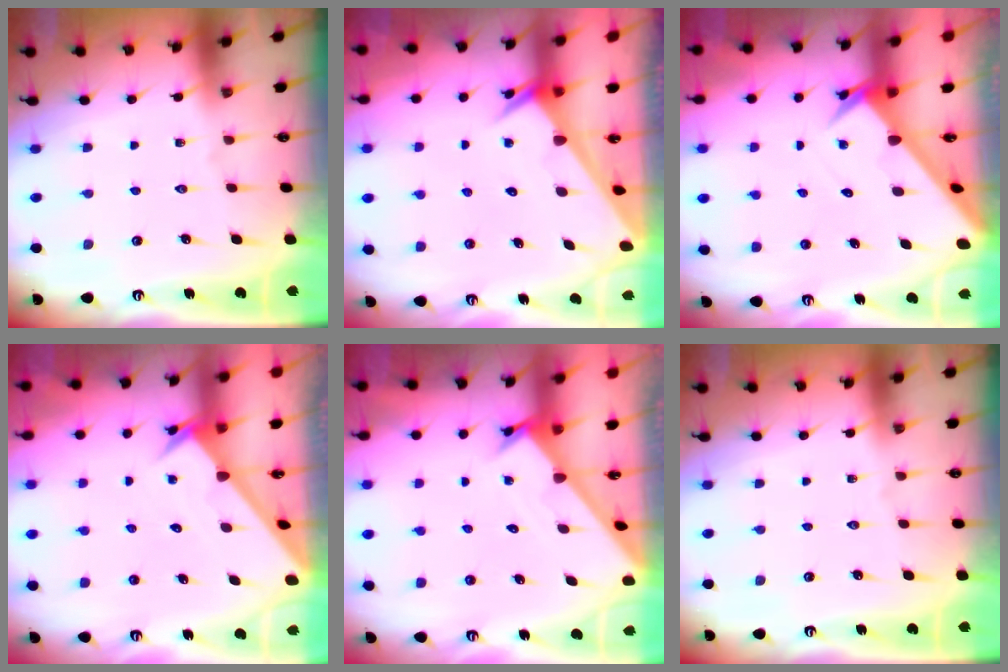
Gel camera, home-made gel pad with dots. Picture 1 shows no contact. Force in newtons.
{"total": 2.6, "press": 2.6, "slide": 0.1}
{"total": 2.7, "press": 2.7, "slide": 0.2}
{"total": 2.7, "press": 2.7, "slide": 0.2}
{"total": 1.7, "press": 1.7, "slide": 0.1}
{"total": 0.0}